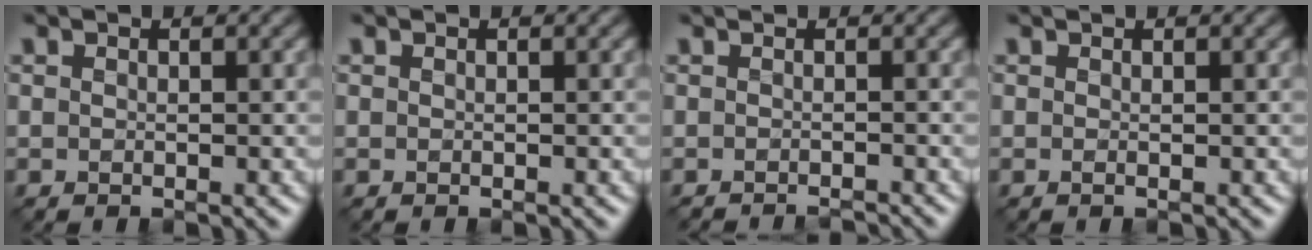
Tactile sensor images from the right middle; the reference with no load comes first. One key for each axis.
{"total": 0.0}
{"total": 1.9, "fx": -1.6, "fy": 0.3, "fz": 0.9, "tx": 0.006, "ty": -0.008, "tz": -0.024}
{"total": 0.7, "fx": 0.0, "fy": 0.3, "fz": 0.7, "tx": -0.008, "ty": -0.003, "tz": -0.004}